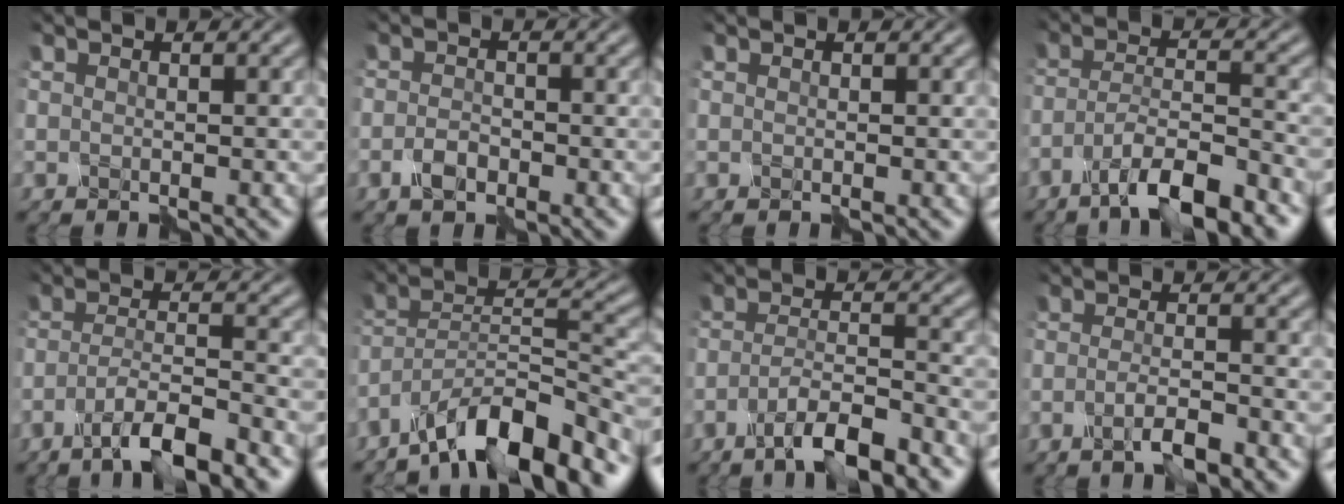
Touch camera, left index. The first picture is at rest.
{"total": 2.1, "force": [-1.1, 1.1, 1.3], "torque": [-0.027, 0.002, -0.024]}
{"total": 0.0}
{"total": 7.6, "force": [-5.3, 1.6, 5.3], "torque": [-0.087, 0.005, -0.094]}
{"total": 6.3, "force": [-4.0, 1.3, 4.6], "torque": [-0.076, 0.004, -0.075]}
{"total": 10.9, "force": [-8.3, 2.9, 6.5], "torque": [-0.095, 0.019, -0.157]}
{"total": 6.0, "force": [-3.9, 1.3, 4.3], "torque": [-0.071, 0.004, -0.072]}
{"total": 3.3, "force": [-1.8, 0.8, 2.7], "torque": [-0.048, 0.001, -0.038]}